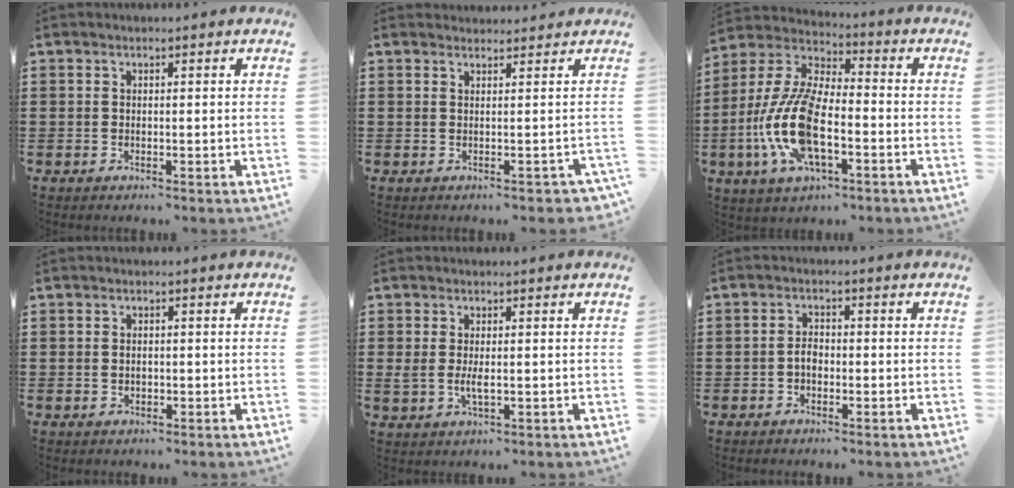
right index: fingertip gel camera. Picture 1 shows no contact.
{"total": 1.1, "force": [1.0, 0.2, -0.1], "torque": [-0.002, 0.002, 0.022]}
{"total": 13.6, "force": [-3.9, 5.8, 11.6], "torque": [-0.283, -0.014, -0.080]}
{"total": 1.3, "force": [-0.1, 0.9, 0.9], "torque": [-0.019, 0.007, -0.004]}
{"total": 3.2, "force": [-0.1, 1.4, 2.8], "torque": [-0.069, -0.003, -0.007]}
{"total": 2.2, "force": [-0.6, 1.3, 1.7], "torque": [-0.040, 0.001, -0.015]}